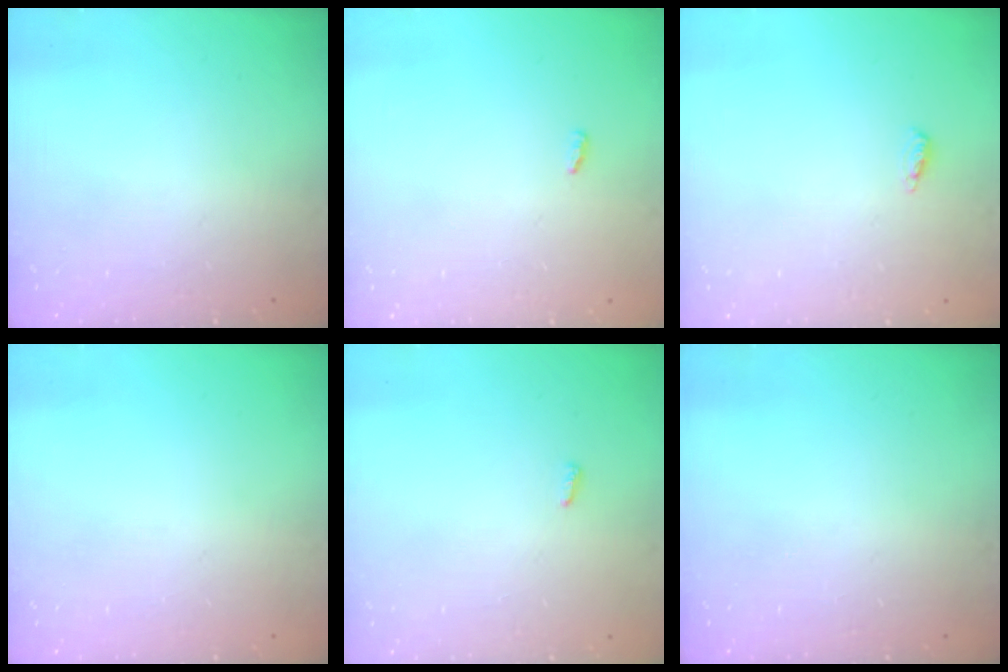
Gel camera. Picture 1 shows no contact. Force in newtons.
{"total": 2.9, "press": 2.6, "slide": 1.3}
{"total": 4.9, "press": 4.4, "slide": 2.0}
{"total": 0.0}
{"total": 2.8, "press": 2.8, "slide": 0.5}
{"total": 0.0}